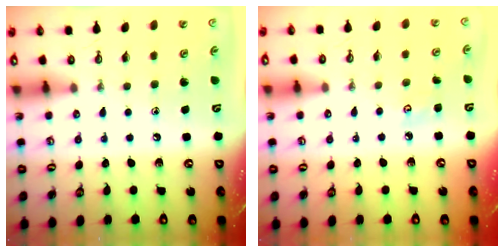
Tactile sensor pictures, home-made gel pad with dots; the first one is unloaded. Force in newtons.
{"total": 3.3, "press": 3.3, "slide": 0.4}